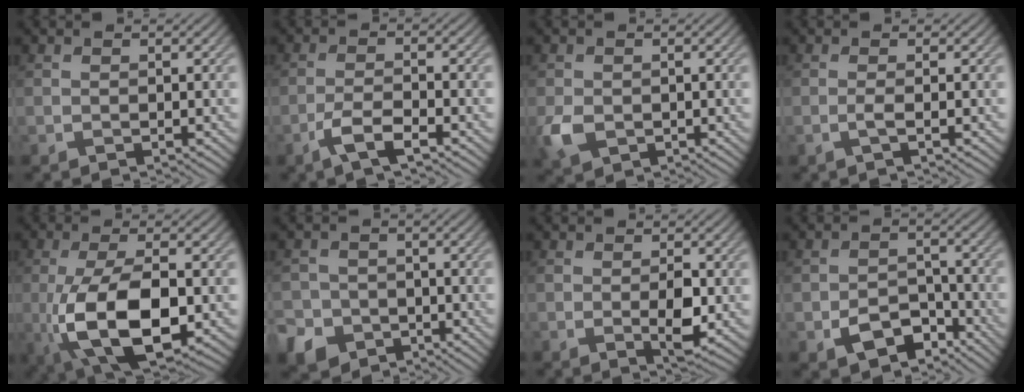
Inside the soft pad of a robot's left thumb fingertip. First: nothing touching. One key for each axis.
{"total": 4.1, "fx": -2.6, "fy": 0.9, "fz": 3.0, "tx": -0.068, "ty": 0.000, "tz": -0.059}
{"total": 3.9, "fx": -1.0, "fy": 3.0, "fz": 2.2, "tx": -0.055, "ty": -0.012, "tz": -0.022}
{"total": 1.5, "fx": -0.3, "fy": 0.2, "fz": 1.4, "tx": -0.026, "ty": 0.002, "tz": -0.013}
{"total": 13.8, "fx": -2.9, "fy": 6.3, "fz": 12.0, "tx": -0.250, "ty": -0.020, "tz": -0.044}
{"total": 6.3, "fx": -3.4, "fy": 5.0, "fz": 1.6, "tx": -0.043, "ty": -0.017, "tz": -0.073}
{"total": 4.0, "fx": -0.4, "fy": 2.1, "fz": 3.4, "tx": -0.066, "ty": -0.014, "tz": 0.000}
{"total": 5.9, "fx": -3.5, "fy": 3.6, "fz": 3.2, "tx": -0.058, "ty": -0.006, "tz": -0.067}